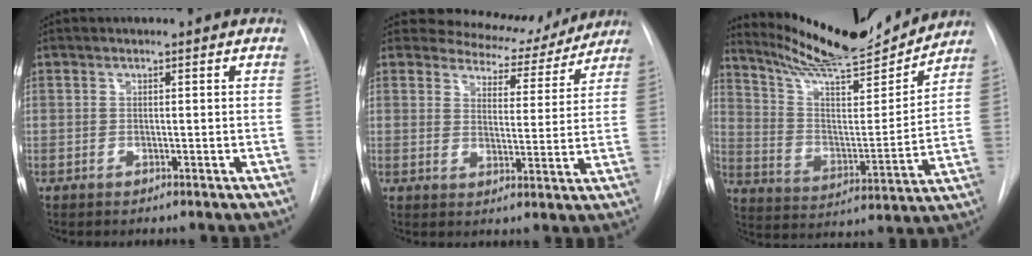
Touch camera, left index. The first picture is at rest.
{"total": 10.4, "force": [9.6, 4.0, 1.4], "torque": [-0.005, -0.008, 0.112]}
{"total": 19.6, "force": [18.2, 1.6, 7.0], "torque": [-0.125, -0.026, 0.285]}